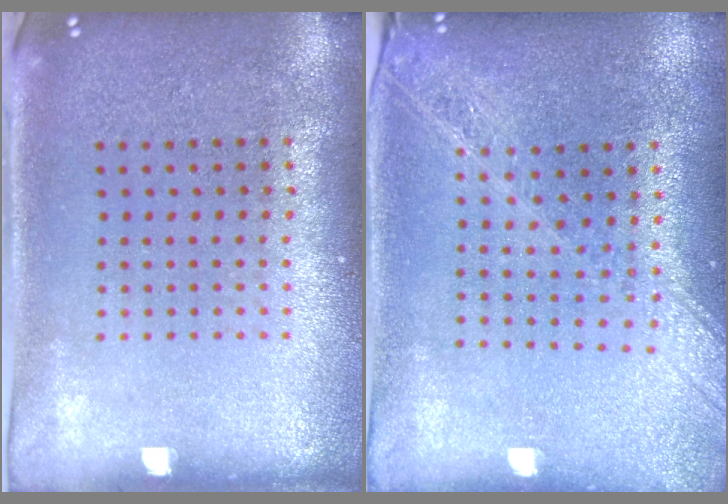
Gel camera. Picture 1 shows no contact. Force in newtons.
{"total": 2.1, "press": 1.8, "slide": 1.0}